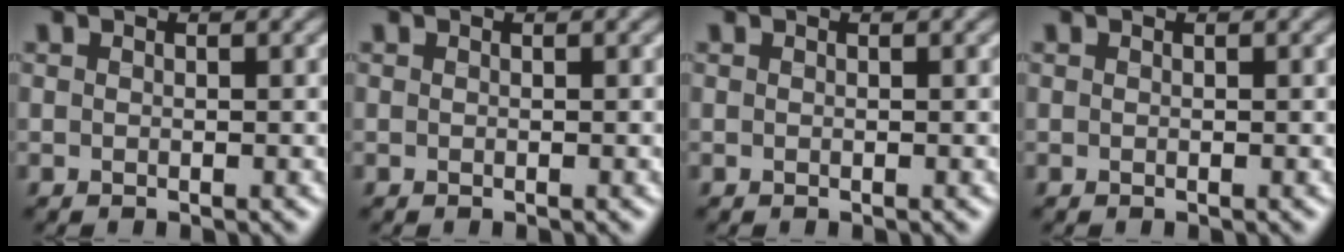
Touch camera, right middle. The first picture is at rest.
{"total": 0.0}
{"total": 0.0}
{"total": 0.0}